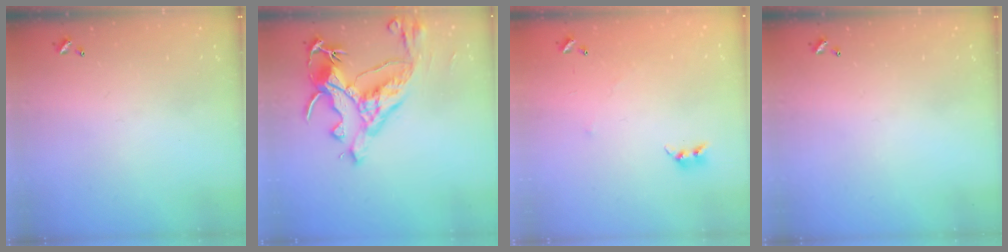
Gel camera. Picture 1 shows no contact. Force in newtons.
{"total": 10.4, "press": 10.2, "slide": 2.1}
{"total": 5.5, "press": 5.5, "slide": 0.7}
{"total": 0.0}